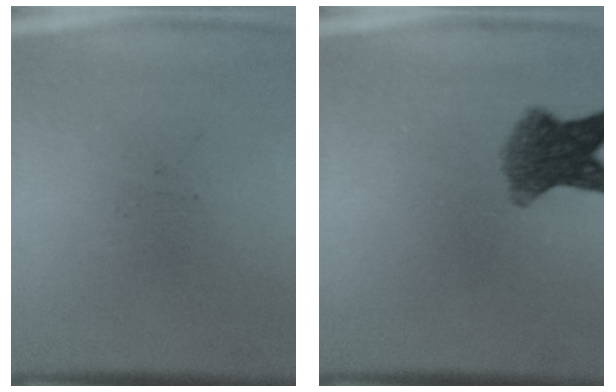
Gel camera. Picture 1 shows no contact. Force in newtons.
{"total": 6.5}